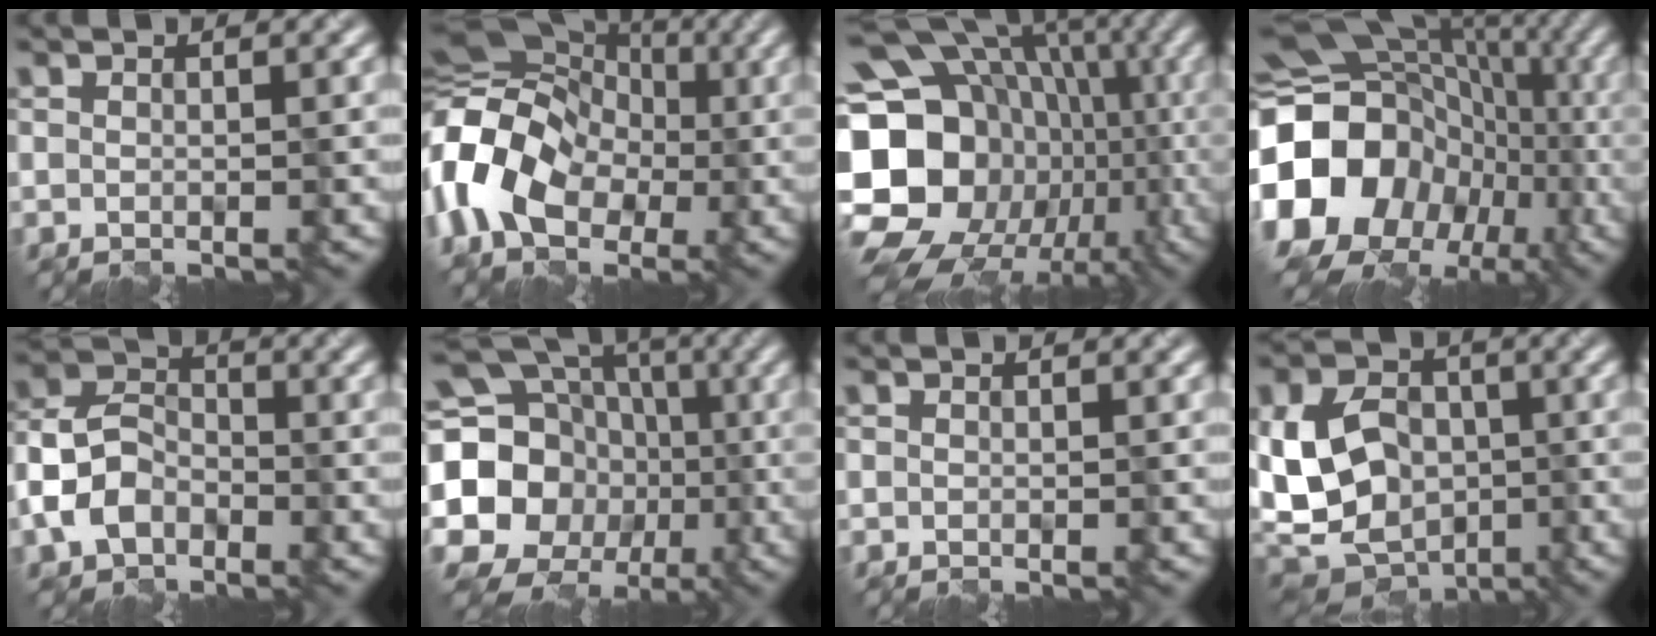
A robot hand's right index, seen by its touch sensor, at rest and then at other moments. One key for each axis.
{"total": 10.3, "fx": -2.5, "fy": 7.8, "fz": 6.3, "tx": -0.124, "ty": 0.009, "tz": -0.059}
{"total": 21.6, "fx": -2.6, "fy": 18.2, "fz": 11.4, "tx": -0.203, "ty": 0.018, "tz": -0.071}
{"total": 19.6, "fx": -4.8, "fy": 16.5, "fz": 9.3, "tx": -0.189, "ty": -0.009, "tz": -0.108}
{"total": 5.5, "fx": -2.7, "fy": 3.9, "fz": 2.8, "tx": -0.066, "ty": 0.009, "tz": -0.063}
{"total": 21.2, "fx": -1.0, "fy": 19.1, "fz": 9.3, "tx": -0.183, "ty": 0.006, "tz": -0.062}
{"total": 0.0}
{"total": 14.3, "fx": -3.5, "fy": 11.2, "fz": 8.2, "tx": -0.170, "ty": -0.004, "tz": -0.073}